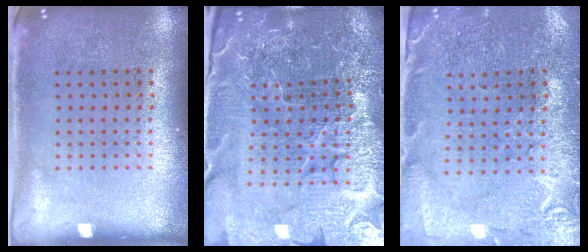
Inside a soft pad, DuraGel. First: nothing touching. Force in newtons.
{"total": 5.7, "press": 5.3, "slide": 2.1}
{"total": 0.5, "press": 0.5, "slide": 0.2}